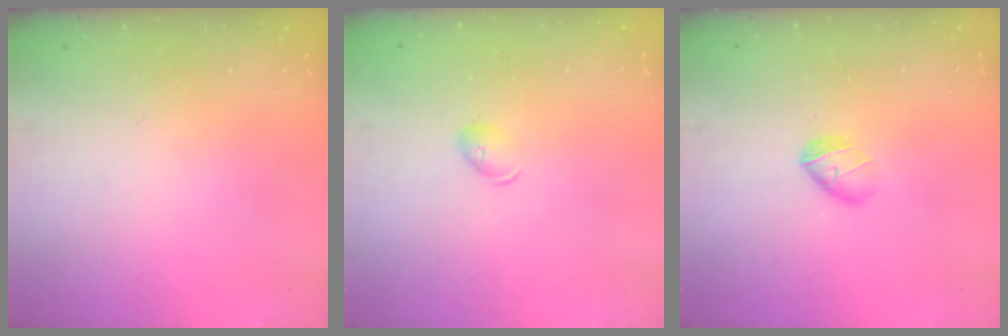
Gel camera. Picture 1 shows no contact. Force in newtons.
{"total": 5.1, "press": 4.9, "slide": 1.0}
{"total": 5.5, "press": 5.5, "slide": 0.8}